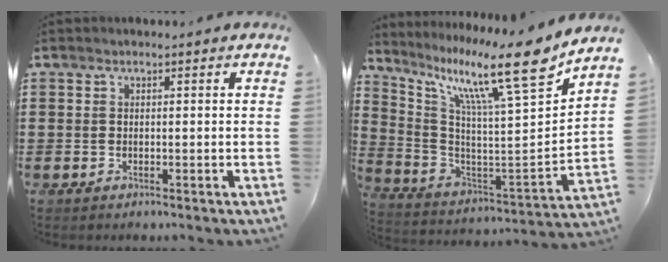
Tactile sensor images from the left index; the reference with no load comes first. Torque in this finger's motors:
{"motor_torque": [1.54, -0.59, 0.46, 0.21]}